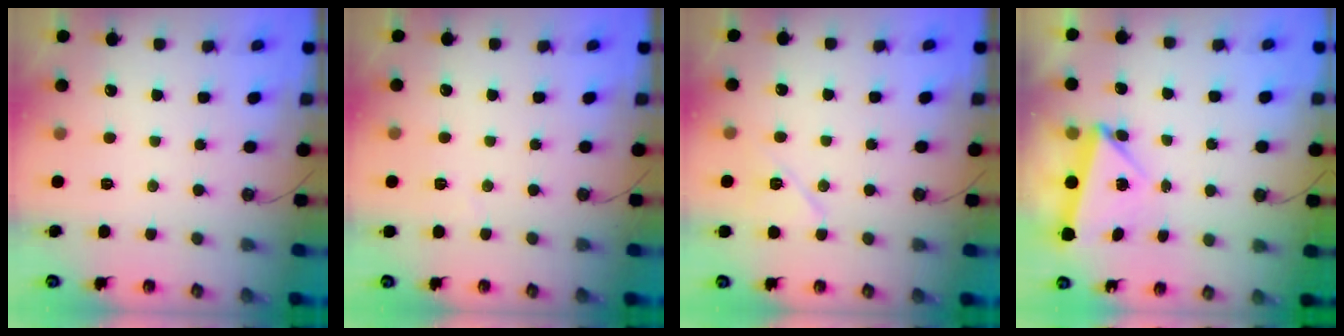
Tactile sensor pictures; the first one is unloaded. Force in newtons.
{"total": 1.5, "press": 1.5, "slide": 0.5}
{"total": 7.8, "press": 7.8, "slide": 0.6}
{"total": 5.9, "press": 5.9, "slide": 0.7}